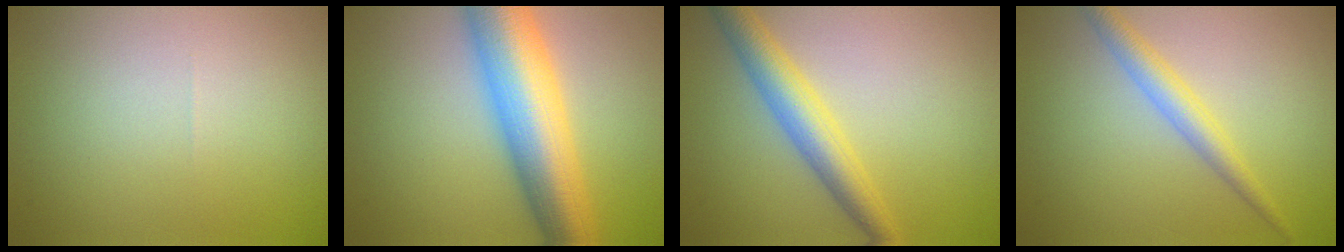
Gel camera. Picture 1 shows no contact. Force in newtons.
{"total": 10.6, "press": 10.6, "slide": 0.1}
{"total": 4.5, "press": 4.5, "slide": 0.1}
{"total": 2.8, "press": 2.8, "slide": 0.1}